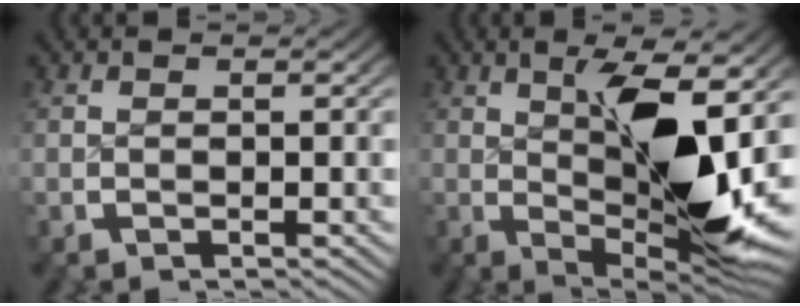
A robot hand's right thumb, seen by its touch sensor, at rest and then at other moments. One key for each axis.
{"total": 11.8, "fx": 0.1, "fy": 4.9, "fz": 10.7, "tx": -0.186, "ty": -0.025, "tz": 0.021}